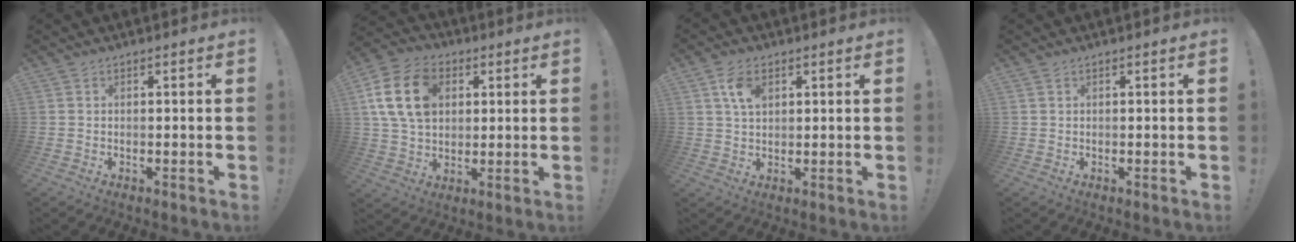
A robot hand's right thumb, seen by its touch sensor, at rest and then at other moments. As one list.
[{"total": 17.1, "force": [4.9, 12.5, 10.6], "torque": [-0.196, -0.010, 0.092]}, {"total": 6.2, "force": [2.4, 3.8, 4.3], "torque": [-0.066, -0.002, 0.043]}, {"total": 0.0}]